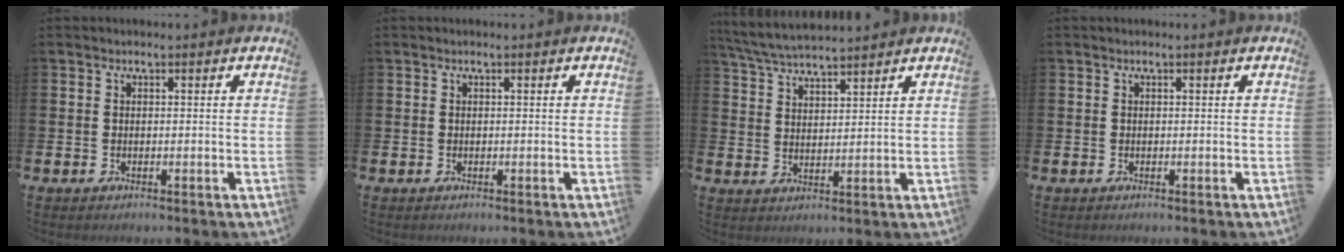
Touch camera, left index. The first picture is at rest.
{"total": 0.0}
{"total": 5.2, "force": [5.0, 0.3, 1.0], "torque": [-0.040, -0.022, 0.092]}
{"total": 0.0}